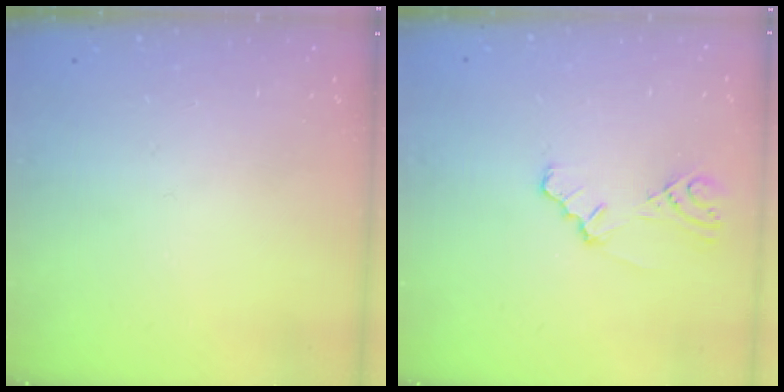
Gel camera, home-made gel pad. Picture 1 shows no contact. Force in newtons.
{"total": 1.7, "press": 1.6, "slide": 0.5}